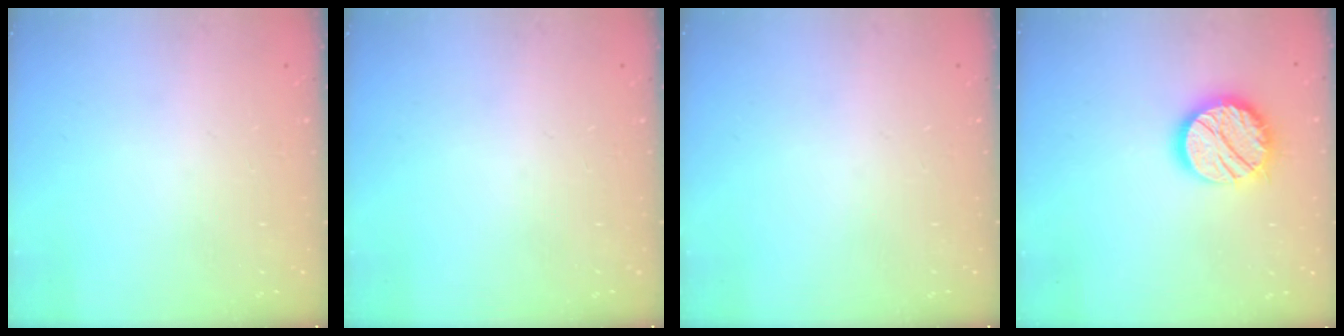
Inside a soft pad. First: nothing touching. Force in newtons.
{"total": 0.0}
{"total": 0.0}
{"total": 15.4, "press": 15.3, "slide": 1.2}